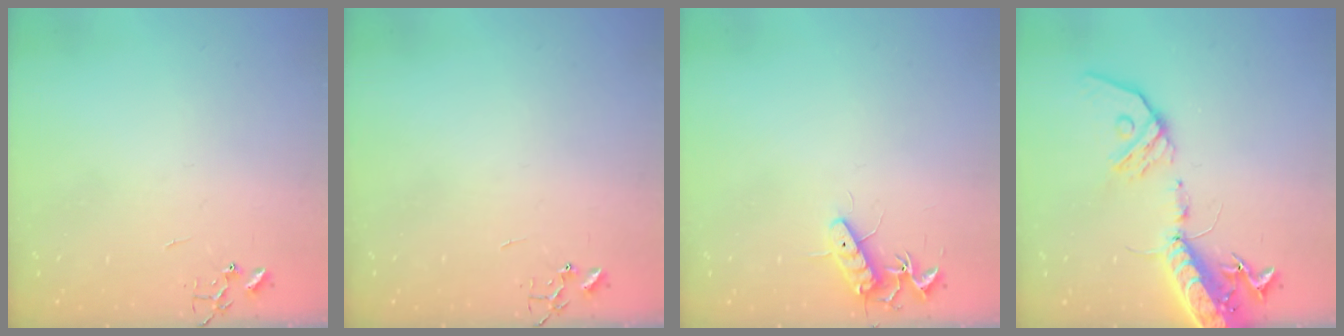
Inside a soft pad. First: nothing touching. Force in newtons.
{"total": 0.0}
{"total": 11.5, "press": 11.5, "slide": 1.0}
{"total": 18.2, "press": 17.7, "slide": 4.0}